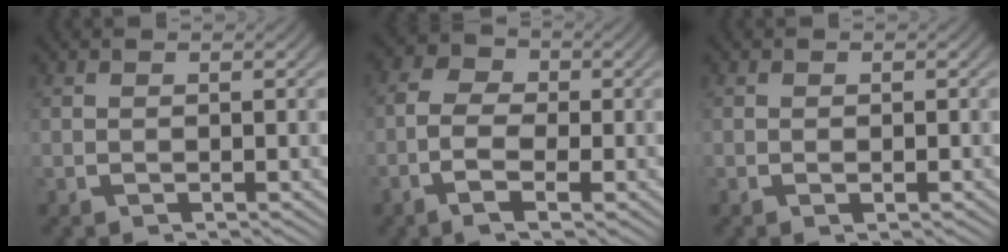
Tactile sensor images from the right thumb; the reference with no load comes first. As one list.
[{"total": 5.7, "force": [-0.7, 3.9, 4.2], "torque": [-0.072, -0.008, -0.025]}, {"total": 0.8, "force": [-0.2, 0.6, 0.5], "torque": [-0.008, -0.001, -0.005]}]